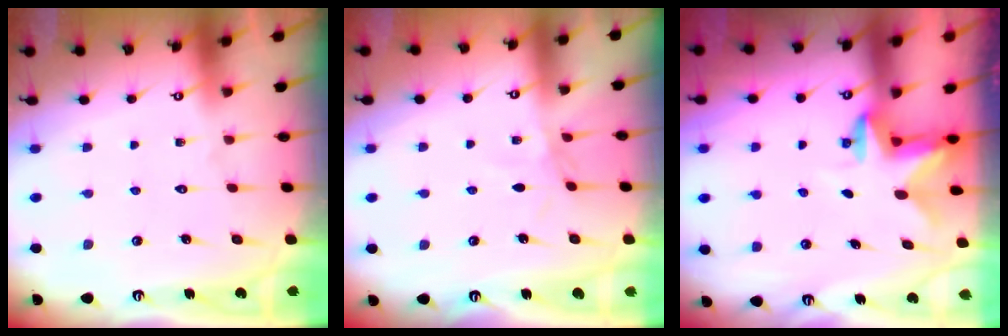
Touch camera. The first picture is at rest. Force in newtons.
{"total": 1.9, "press": 1.9, "slide": 0.5}
{"total": 2.6, "press": 2.6, "slide": 0.5}